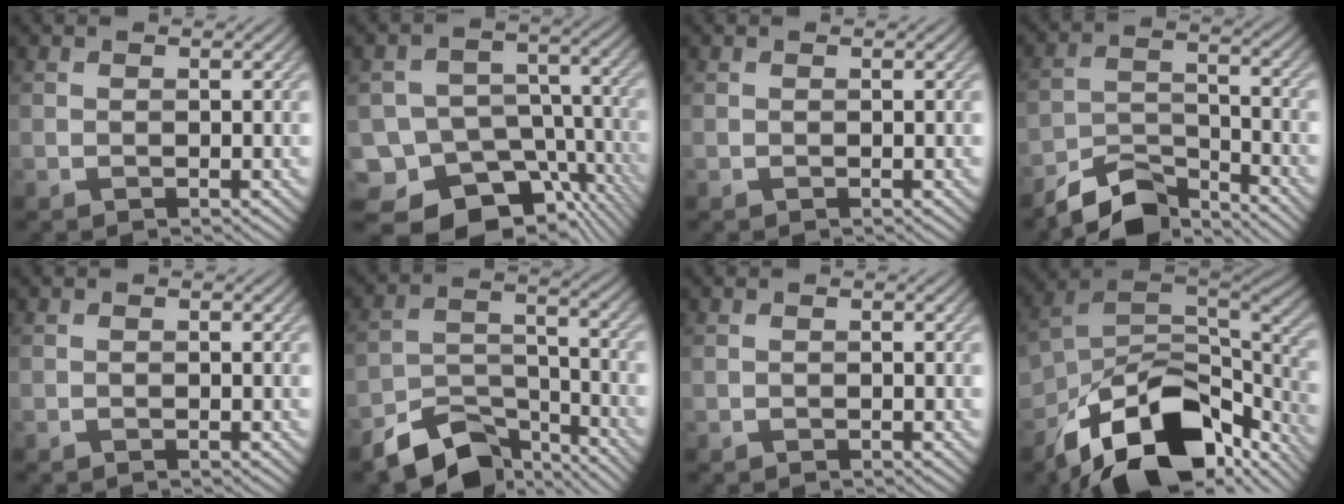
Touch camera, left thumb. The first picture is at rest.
{"total": 15.8, "force": [-10.5, 10.6, 5.3], "torque": [-0.101, -0.038, -0.134]}
{"total": 0.0}
{"total": 7.4, "force": [-6.6, 2.0, 2.7], "torque": [-0.056, -0.004, -0.132]}
{"total": 0.0}
{"total": 9.7, "force": [-7.5, 4.3, 4.5], "torque": [-0.080, -0.012, -0.139]}
{"total": 0.0}
{"total": 16.4, "force": [-10.0, 9.2, 9.3], "torque": [-0.190, -0.037, -0.163]}